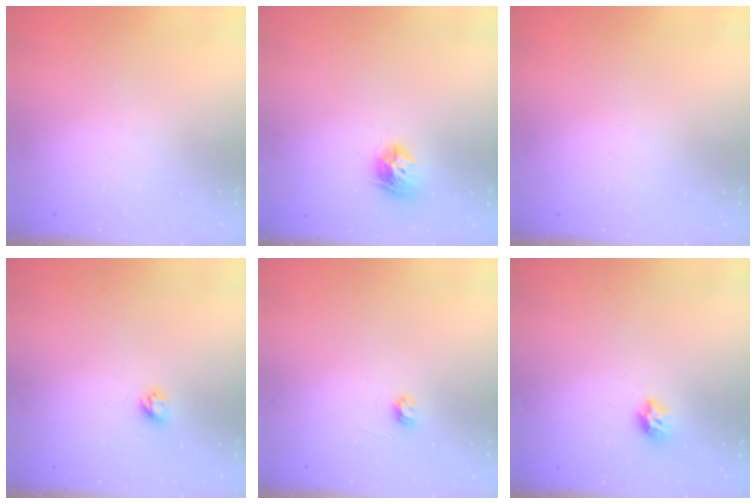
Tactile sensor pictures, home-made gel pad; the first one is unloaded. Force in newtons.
{"total": 9.3, "press": 9.3, "slide": 0.2}
{"total": 0.0}
{"total": 3.2, "press": 3.1, "slide": 0.4}
{"total": 3.1, "press": 3.1, "slide": 0.4}
{"total": 7.5, "press": 7.4, "slide": 0.6}